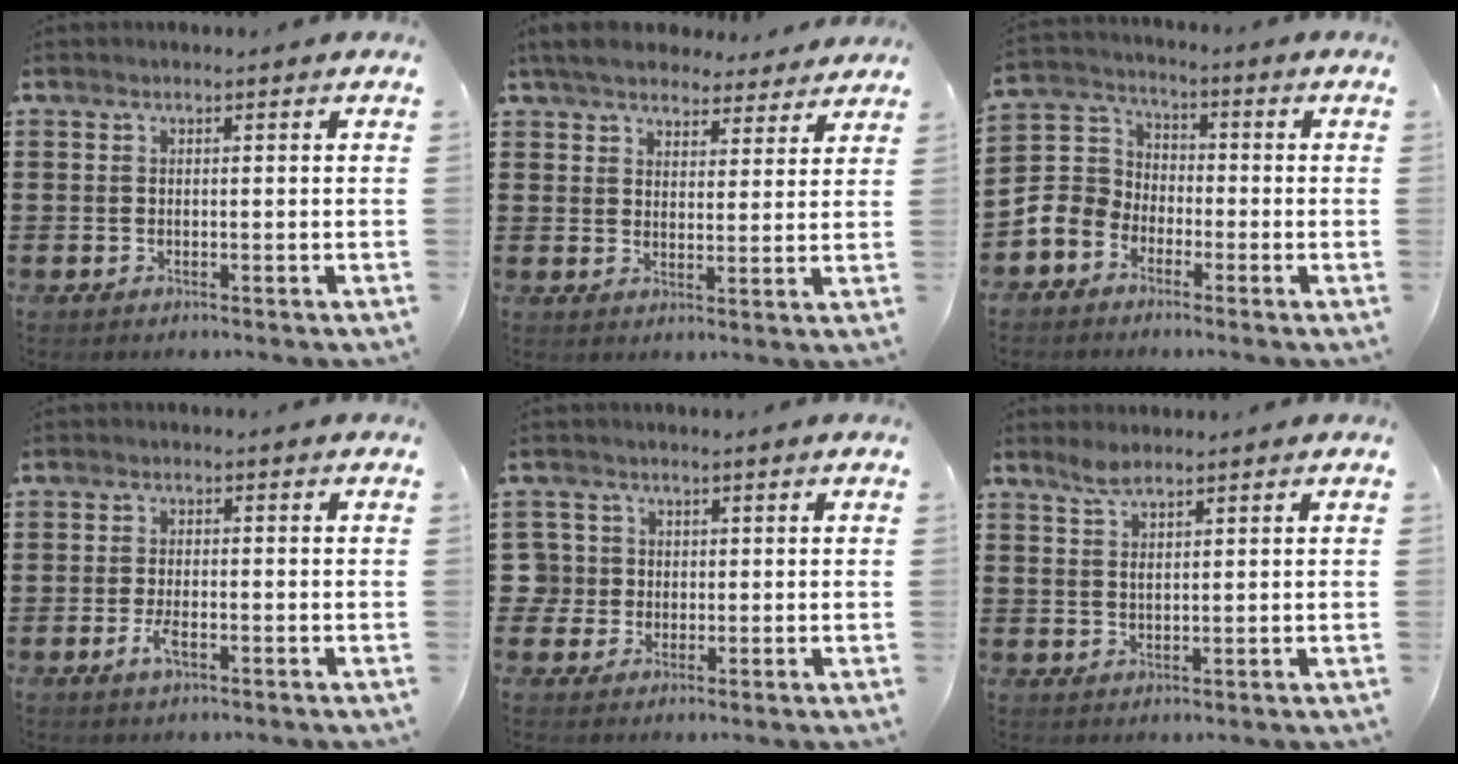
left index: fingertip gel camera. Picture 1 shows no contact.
{"total": 5.7, "force": [5.3, 1.3, 1.6], "torque": [-0.052, -0.017, 0.096]}
{"total": 6.3, "force": [-3.2, 5.2, 1.8], "torque": [-0.075, 0.011, -0.071]}
{"total": 3.1, "force": [-1.3, 1.1, 2.5], "torque": [-0.058, -0.003, -0.027]}
{"total": 3.7, "force": [0.4, 3.7, 0.3], "torque": [-0.041, 0.006, 0.001]}
{"total": 2.5, "force": [1.8, 0.6, 1.6], "torque": [-0.035, 0.004, 0.033]}